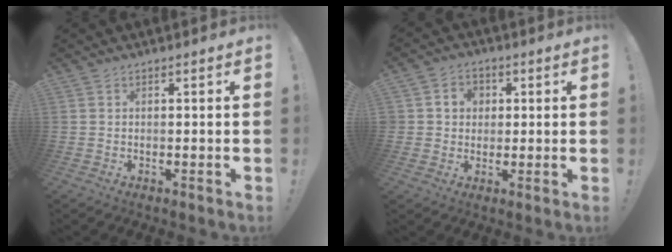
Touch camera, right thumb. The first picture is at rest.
{"total": 5.4, "force": [0.9, 5.2, 1.2], "torque": [-0.028, 0.002, 0.021]}